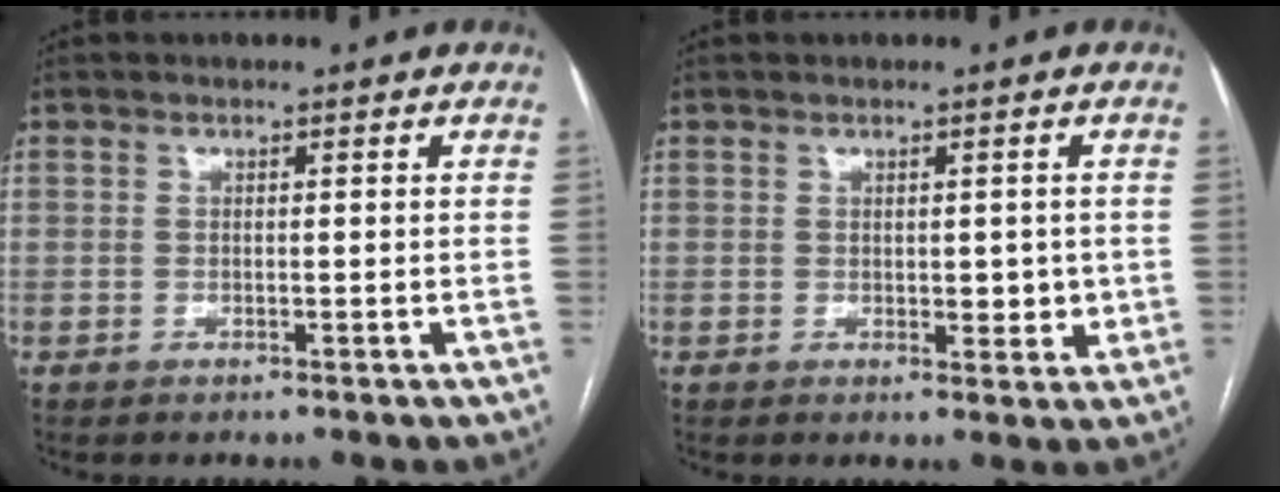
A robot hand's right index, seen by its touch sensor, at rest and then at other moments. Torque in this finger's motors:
{"motor_torque": [-0.34, 0.72, 0.12, 0.04]}